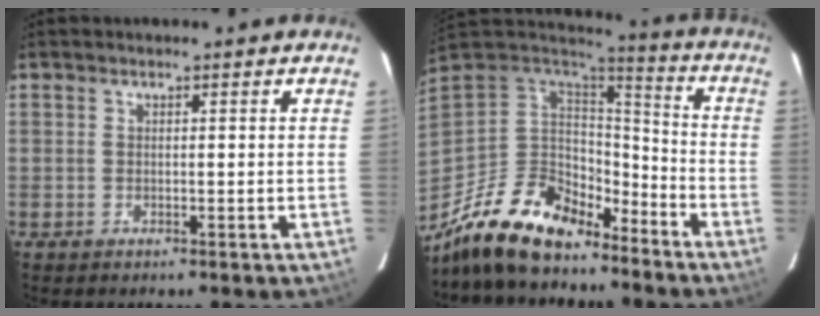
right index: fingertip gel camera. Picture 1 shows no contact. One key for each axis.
{"total": 18.9, "fx": -13.9, "fy": 8.3, "fz": 9.7, "tx": -0.209, "ty": -0.016, "tz": -0.244}